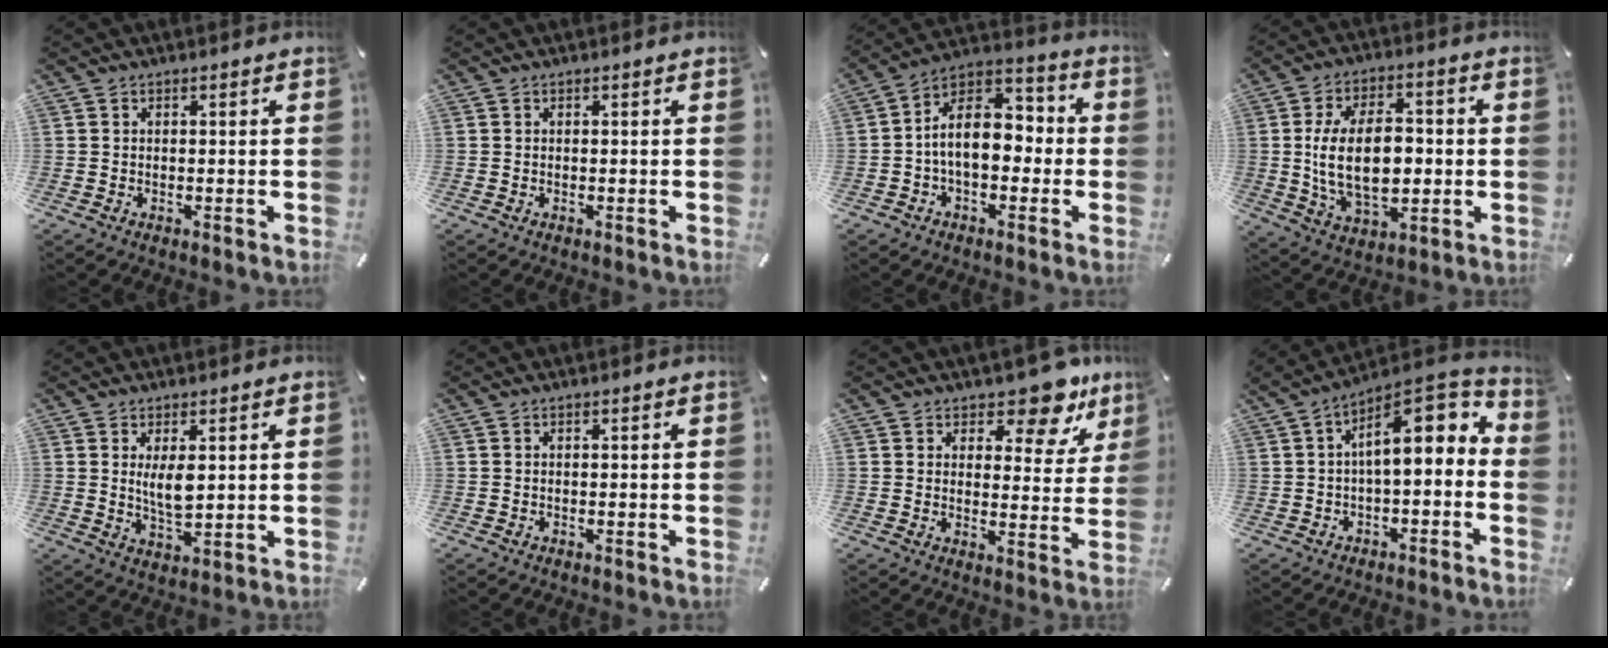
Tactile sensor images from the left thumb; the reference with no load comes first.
{"total": 0.0}
{"total": 12.5, "force": [-1.0, 8.3, 9.3], "torque": [-0.157, 0.006, -0.018]}
{"total": 17.4, "force": [-0.2, 10.4, 13.9], "torque": [-0.268, -0.001, -0.006]}
{"total": 5.5, "force": [1.7, 2.3, 4.7], "torque": [-0.087, -0.010, 0.025]}
{"total": 0.0}
{"total": 10.6, "force": [7.9, 4.3, 5.7], "torque": [-0.064, -0.058, 0.133]}
{"total": 12.1, "force": [2.9, 5.5, 10.4], "torque": [-0.156, -0.014, 0.046]}